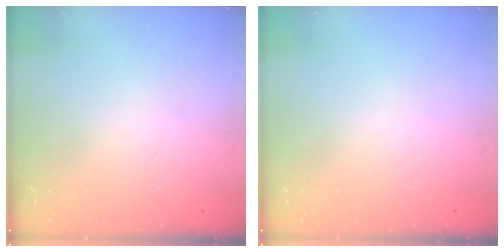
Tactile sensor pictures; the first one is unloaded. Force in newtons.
{"total": 0.0}